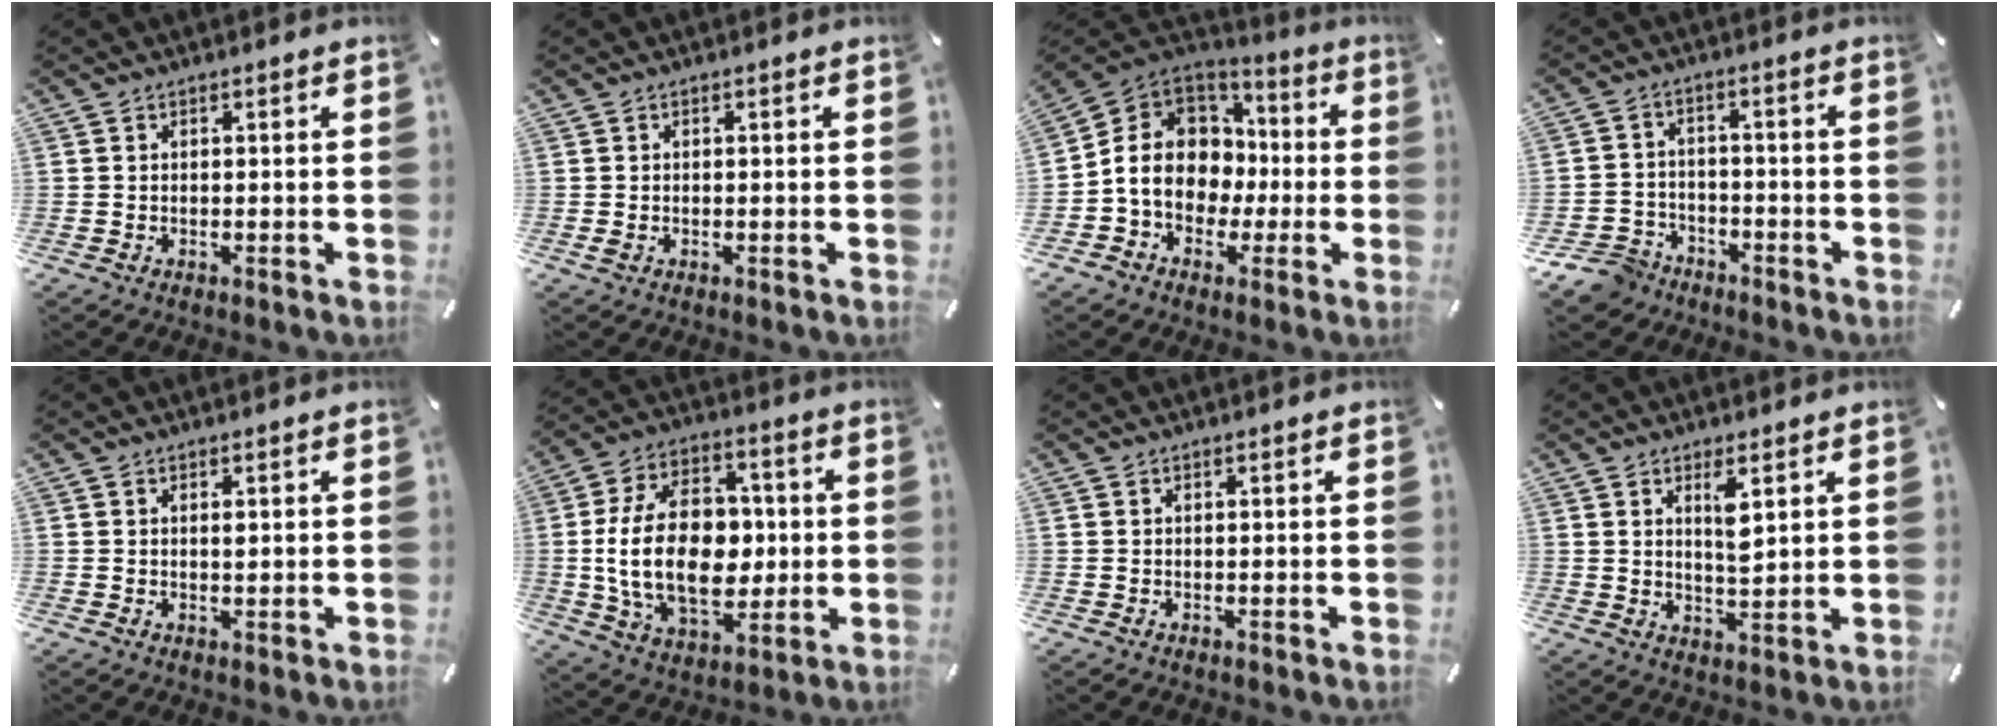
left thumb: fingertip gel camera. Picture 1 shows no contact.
{"total": 1.0, "force": [-0.2, 0.6, 0.7], "torque": [-0.013, 0.000, -0.005]}
{"total": 12.4, "force": [-2.0, 11.0, 5.5], "torque": [-0.125, 0.013, -0.031]}
{"total": 7.5, "force": [-5.5, 4.9, 1.4], "torque": [-0.037, 0.037, -0.108]}
{"total": 1.0, "force": [0.3, 0.4, 0.9], "torque": [-0.019, 0.001, 0.004]}
{"total": 22.2, "force": [-0.4, 14.8, 16.5], "torque": [-0.316, 0.001, -0.006]}
{"total": 0.0}
{"total": 5.6, "force": [2.7, 1.7, 4.6], "torque": [-0.076, -0.014, 0.040]}